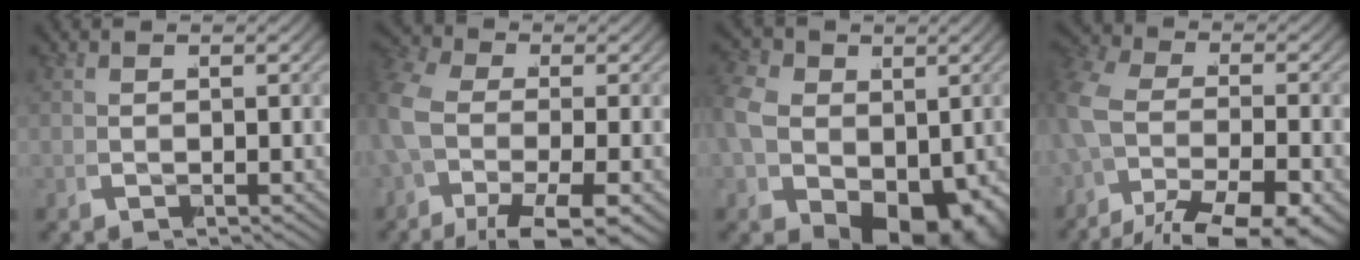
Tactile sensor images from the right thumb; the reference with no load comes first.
{"total": 6.1, "force": [-2.4, 3.3, 4.6], "torque": [-0.109, -0.023, -0.028]}
{"total": 9.3, "force": [-1.4, 6.6, 6.3], "torque": [-0.127, -0.060, 0.004]}
{"total": 8.4, "force": [-3.4, 4.6, 6.2], "torque": [-0.118, -0.028, -0.038]}